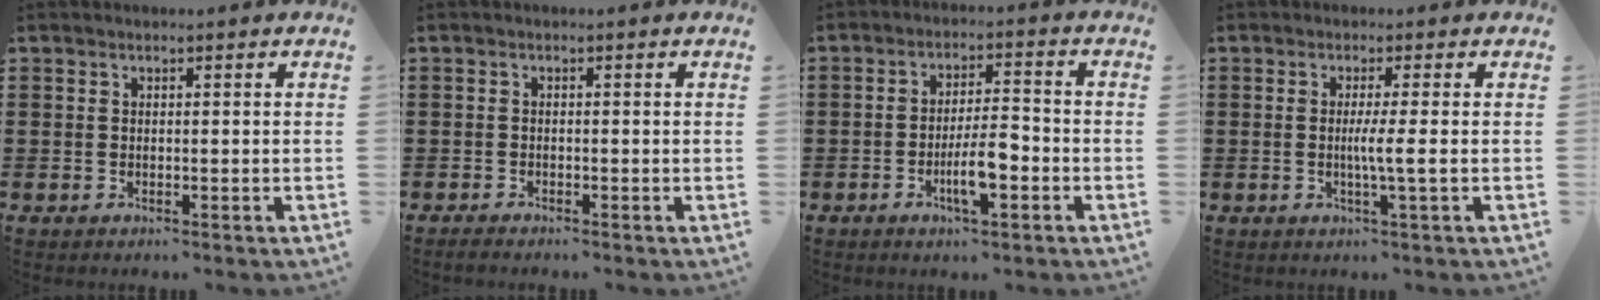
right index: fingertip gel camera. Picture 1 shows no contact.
{"total": 0.6, "force": [-0.6, 0.0, 0.1], "torque": [-0.003, -0.002, -0.013]}
{"total": 6.5, "force": [-2.5, 1.7, 5.8], "torque": [-0.117, -0.004, -0.049]}
{"total": 3.6, "force": [-0.4, -0.5, 3.6], "torque": [-0.064, -0.011, -0.011]}